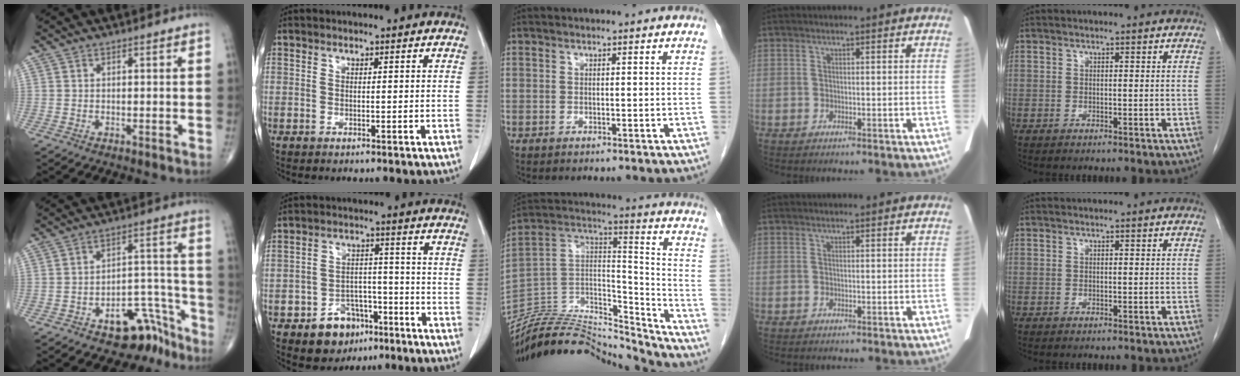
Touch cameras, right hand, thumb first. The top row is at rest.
{"thumb": {"total": 11.1, "force": [-7.4, 6.2, 5.5], "torque": [-0.024, 0.090, -0.103]}, "index": {"total": 7.9, "force": [-4.4, 5.8, 3.1], "torque": [-0.045, 0.019, -0.062]}, "middle": {"total": 21.6, "force": [-20.8, 3.6, 4.6], "torque": [-0.088, 0.043, -0.346]}}